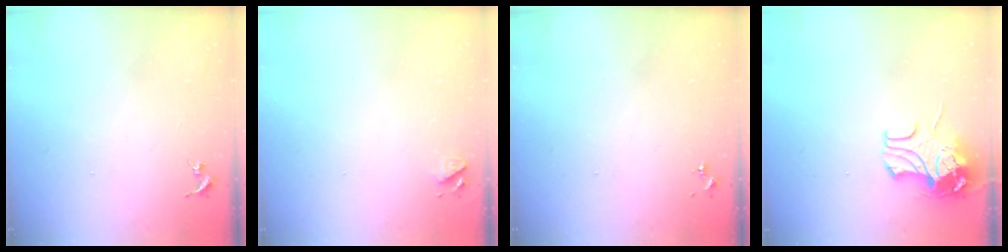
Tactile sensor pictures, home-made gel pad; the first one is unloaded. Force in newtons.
{"total": 4.9, "press": 4.8, "slide": 0.7}
{"total": 0.0}
{"total": 9.6, "press": 9.5, "slide": 1.0}